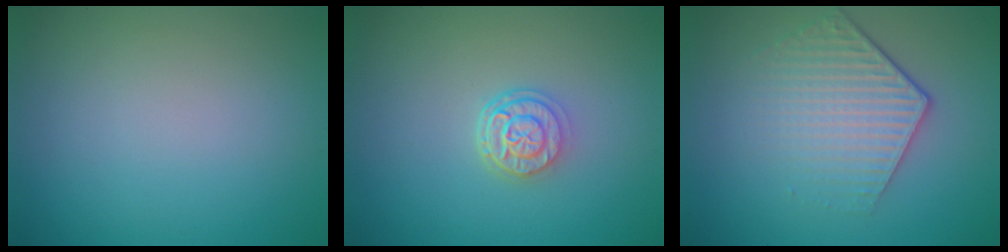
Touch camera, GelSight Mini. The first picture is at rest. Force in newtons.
{"total": 3.0, "press": 2.4, "slide": 1.9}
{"total": 4.3, "press": 3.1, "slide": 2.9}